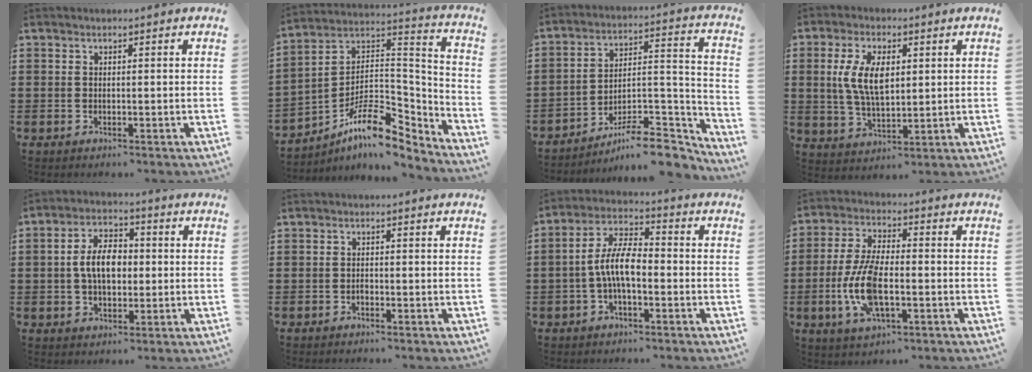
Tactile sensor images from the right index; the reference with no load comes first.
{"total": 11.2, "force": [-7.2, 5.0, 7.0], "torque": [-0.132, 0.004, -0.138]}
{"total": 10.3, "force": [-8.5, 2.8, 5.2], "torque": [-0.065, 0.032, -0.157]}
{"total": 7.8, "force": [1.5, 4.0, 6.6], "torque": [-0.148, 0.008, 0.022]}
{"total": 7.2, "force": [0.0, 4.3, 5.8], "torque": [-0.119, 0.008, -0.008]}
{"total": 0.7, "force": [-0.5, 0.2, 0.4], "torque": [-0.010, -0.004, -0.009]}
{"total": 7.7, "force": [-1.6, 3.1, 6.9], "torque": [-0.154, 0.000, -0.037]}
{"total": 9.9, "force": [-2.4, 4.0, 8.7], "torque": [-0.201, -0.012, -0.049]}